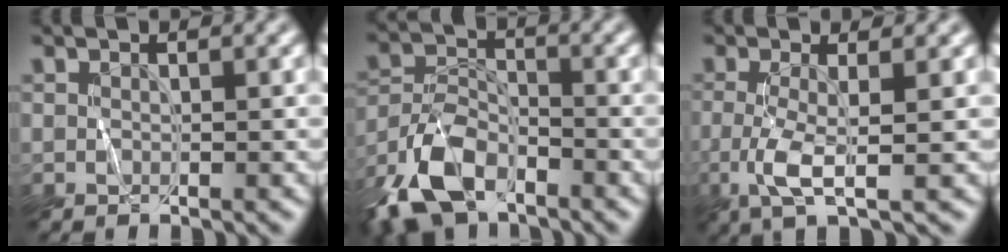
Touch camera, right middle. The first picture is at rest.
{"total": 7.1, "force": [-5.4, 3.0, 3.5], "torque": [-0.078, 0.002, -0.115]}
{"total": 3.3, "force": [-1.1, 0.2, 3.1], "torque": [-0.074, -0.005, -0.024]}